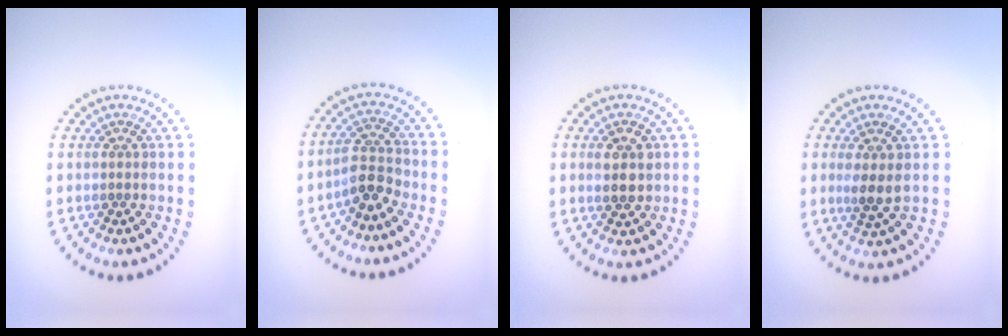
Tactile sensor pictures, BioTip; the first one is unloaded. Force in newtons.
{"total": 2.8, "press": 2.5, "slide": 1.3}
{"total": 2.6, "press": 2.5, "slide": 0.6}
{"total": 2.0, "press": 1.7, "slide": 1.1}